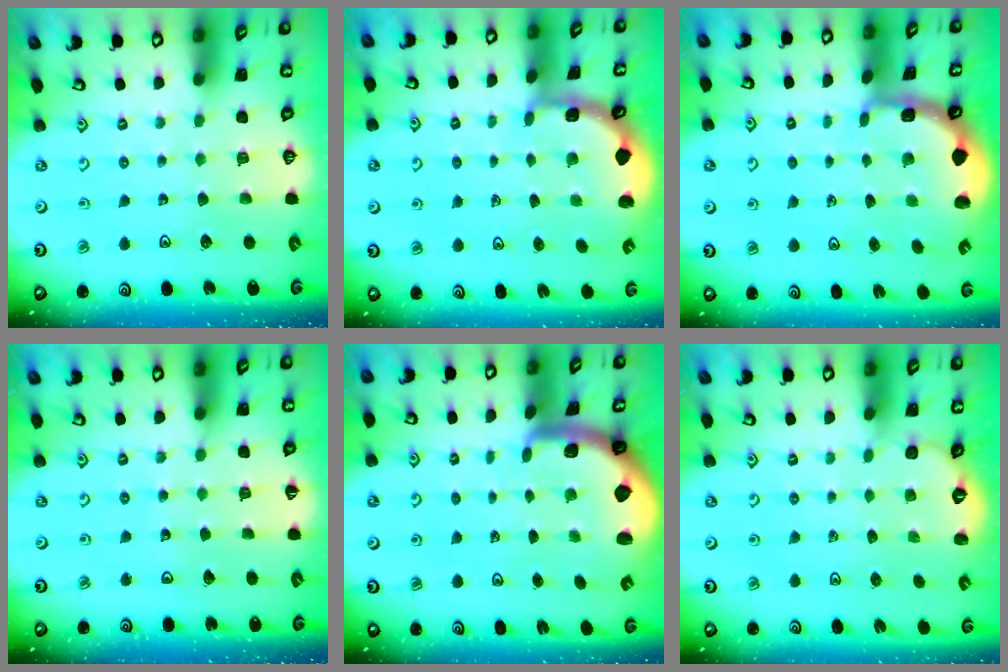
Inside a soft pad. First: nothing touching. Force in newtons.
{"total": 2.0, "press": 2.0, "slide": 0.3}
{"total": 1.8, "press": 1.6, "slide": 0.7}
{"total": 3.6, "press": 3.5, "slide": 0.4}
{"total": 2.4, "press": 2.3, "slide": 0.5}
{"total": 1.8, "press": 1.1, "slide": 1.4}